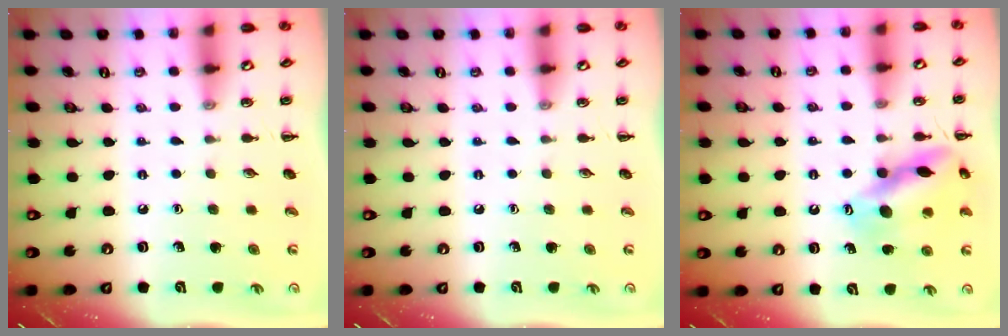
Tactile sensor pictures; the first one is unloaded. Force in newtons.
{"total": 0.0}
{"total": 14.6, "press": 14.5, "slide": 1.5}